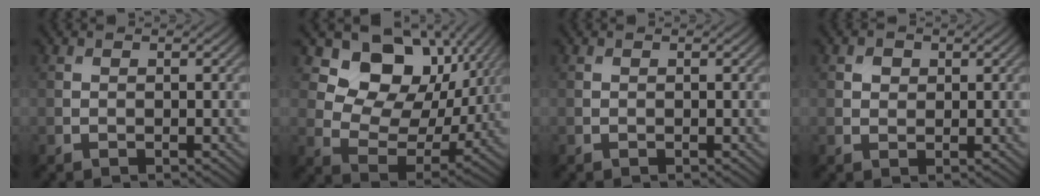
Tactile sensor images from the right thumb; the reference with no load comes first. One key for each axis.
{"total": 12.5, "fx": 5.8, "fy": 8.7, "fz": 6.8, "tx": -0.129, "ty": -0.004, "tz": 0.096}
{"total": 0.0}
{"total": 1.3, "fx": 0.6, "fy": 1.1, "fz": 0.5, "tx": -0.009, "ty": -0.001, "tz": 0.008}